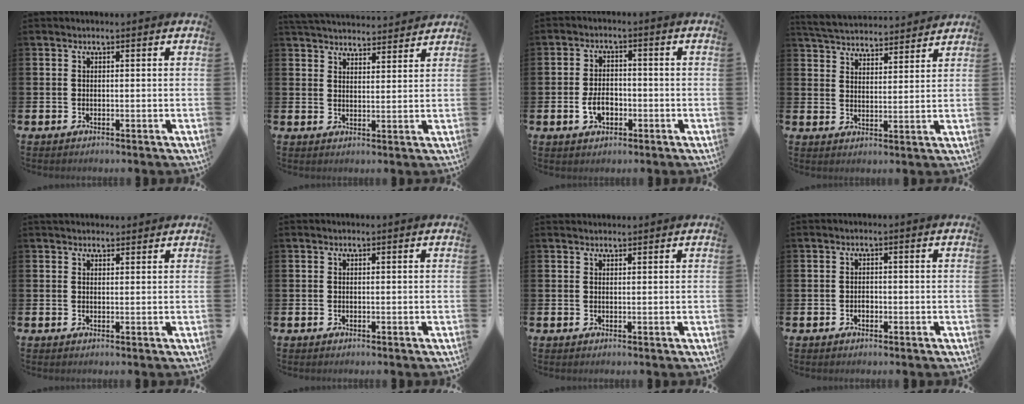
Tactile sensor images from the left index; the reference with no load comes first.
{"total": 4.6, "force": [4.6, 0.6, 0.0], "torque": [-0.010, -0.029, 0.083]}
{"total": 3.8, "force": [-1.2, 2.4, 2.7], "torque": [-0.039, 0.001, -0.025]}
{"total": 5.4, "force": [5.3, 0.8, 0.3], "torque": [-0.031, -0.032, 0.095]}
{"total": 1.9, "force": [1.7, 0.7, 0.1], "torque": [0.007, -0.003, 0.030]}
{"total": 0.0}
{"total": 1.0, "force": [1.0, 0.2, 0.0], "torque": [0.011, -0.003, 0.016]}
{"total": 1.0, "force": [-0.4, 0.8, 0.6], "torque": [-0.009, 0.001, -0.009]}